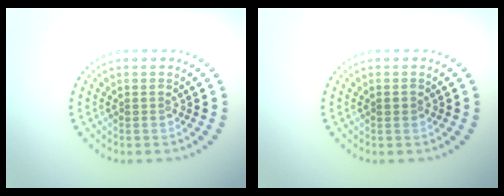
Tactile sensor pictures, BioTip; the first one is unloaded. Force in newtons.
{"total": 0.9, "press": 0.9, "slide": 0.1}